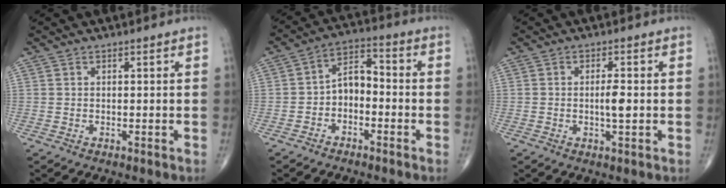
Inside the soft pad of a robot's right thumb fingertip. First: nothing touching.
{"total": 6.3, "force": [-2.0, 4.1, 4.4], "torque": [-0.061, 0.039, -0.049]}
{"total": 3.4, "force": [-0.3, 1.0, 3.2], "torque": [-0.059, -0.002, -0.007]}